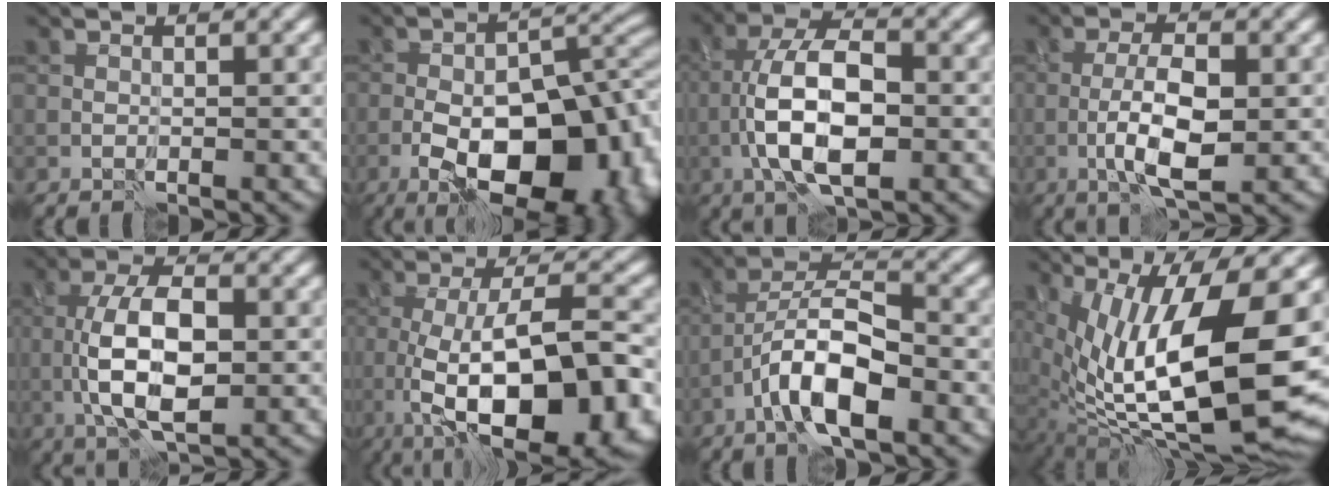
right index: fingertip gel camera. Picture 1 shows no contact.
{"total": 16.3, "force": [-6.1, 7.9, 12.8], "torque": [-0.149, 0.004, -0.097]}
{"total": 8.5, "force": [-2.0, 3.8, 7.4], "torque": [-0.141, 0.013, -0.040]}
{"total": 5.6, "force": [-1.2, 2.0, 5.1], "torque": [-0.098, 0.002, -0.026]}
{"total": 8.0, "force": [-0.3, 3.9, 7.0], "torque": [-0.138, 0.002, -0.005]}
{"total": 13.9, "force": [-3.0, 5.2, 12.5], "torque": [-0.171, -0.005, -0.044]}
{"total": 7.1, "force": [-3.2, 2.5, 5.8], "torque": [-0.095, 0.016, -0.062]}
{"total": 16.0, "force": [0.2, 5.9, 14.9], "torque": [-0.255, -0.012, 0.011]}